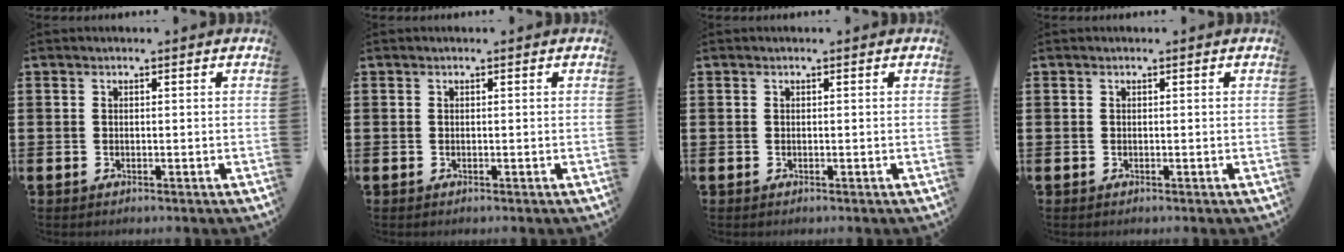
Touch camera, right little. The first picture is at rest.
{"total": 0.0}
{"total": 0.0}
{"total": 0.0}